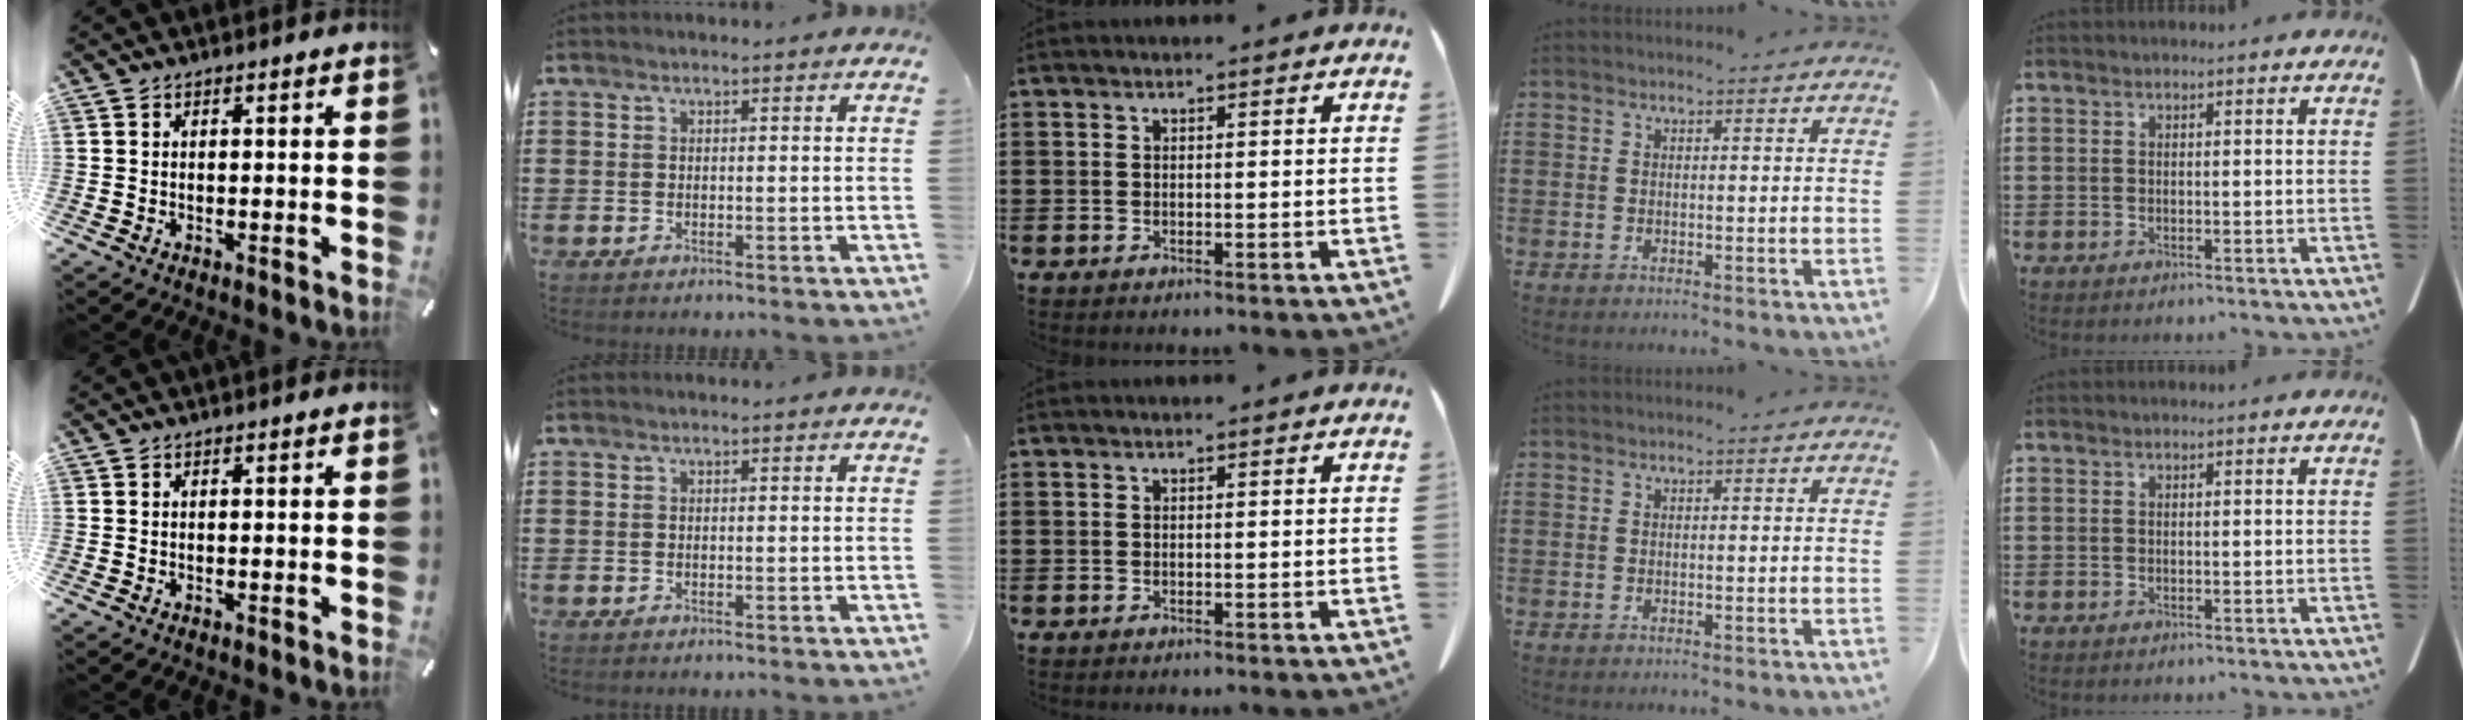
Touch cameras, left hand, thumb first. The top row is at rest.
{}